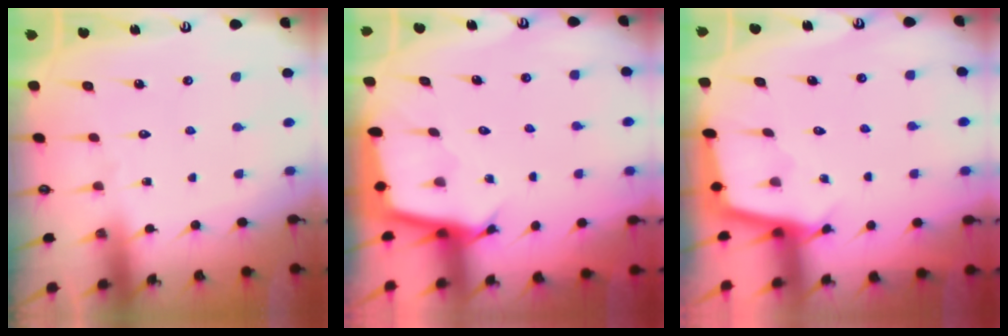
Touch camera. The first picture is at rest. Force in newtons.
{"total": 2.7, "press": 2.7, "slide": 0.1}
{"total": 2.4, "press": 2.4, "slide": 0.2}